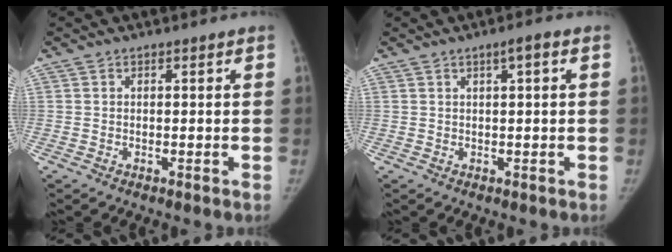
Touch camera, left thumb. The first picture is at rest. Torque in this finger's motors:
{"motor_torque": [-0.15, 0.10, 0.13, 0.30, 0.01]}